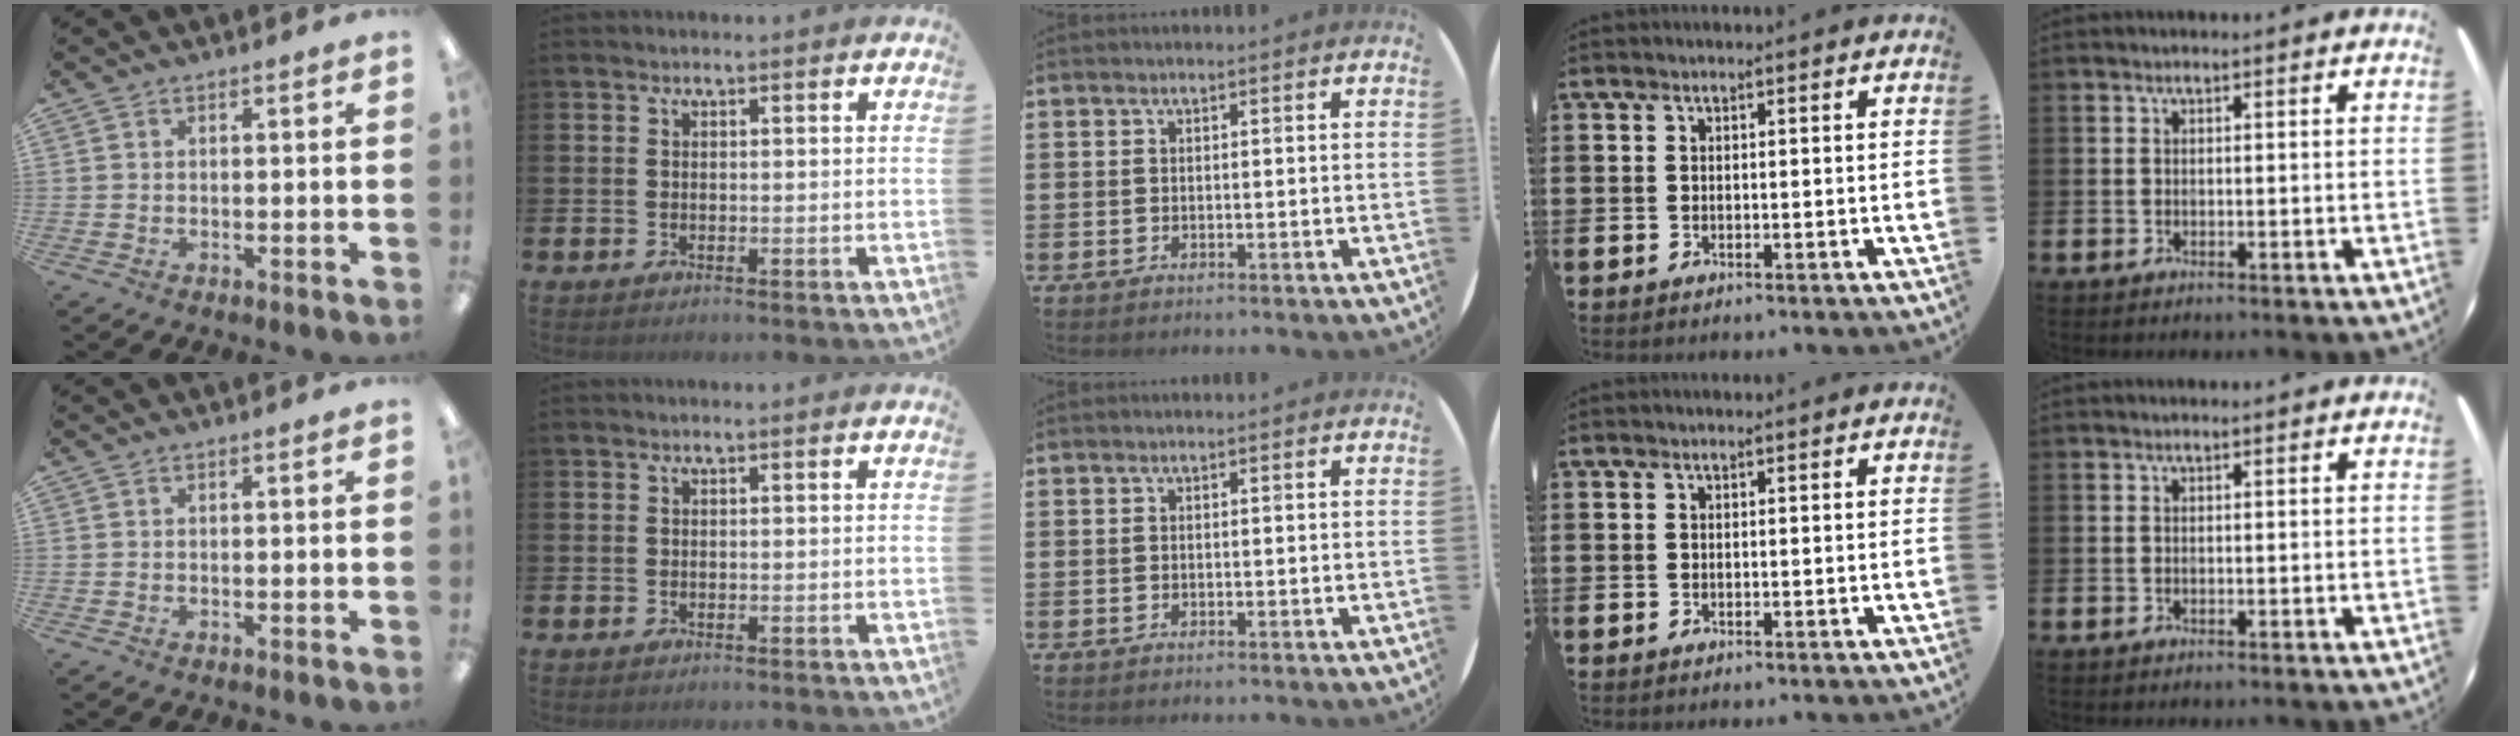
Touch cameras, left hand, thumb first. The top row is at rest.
{}